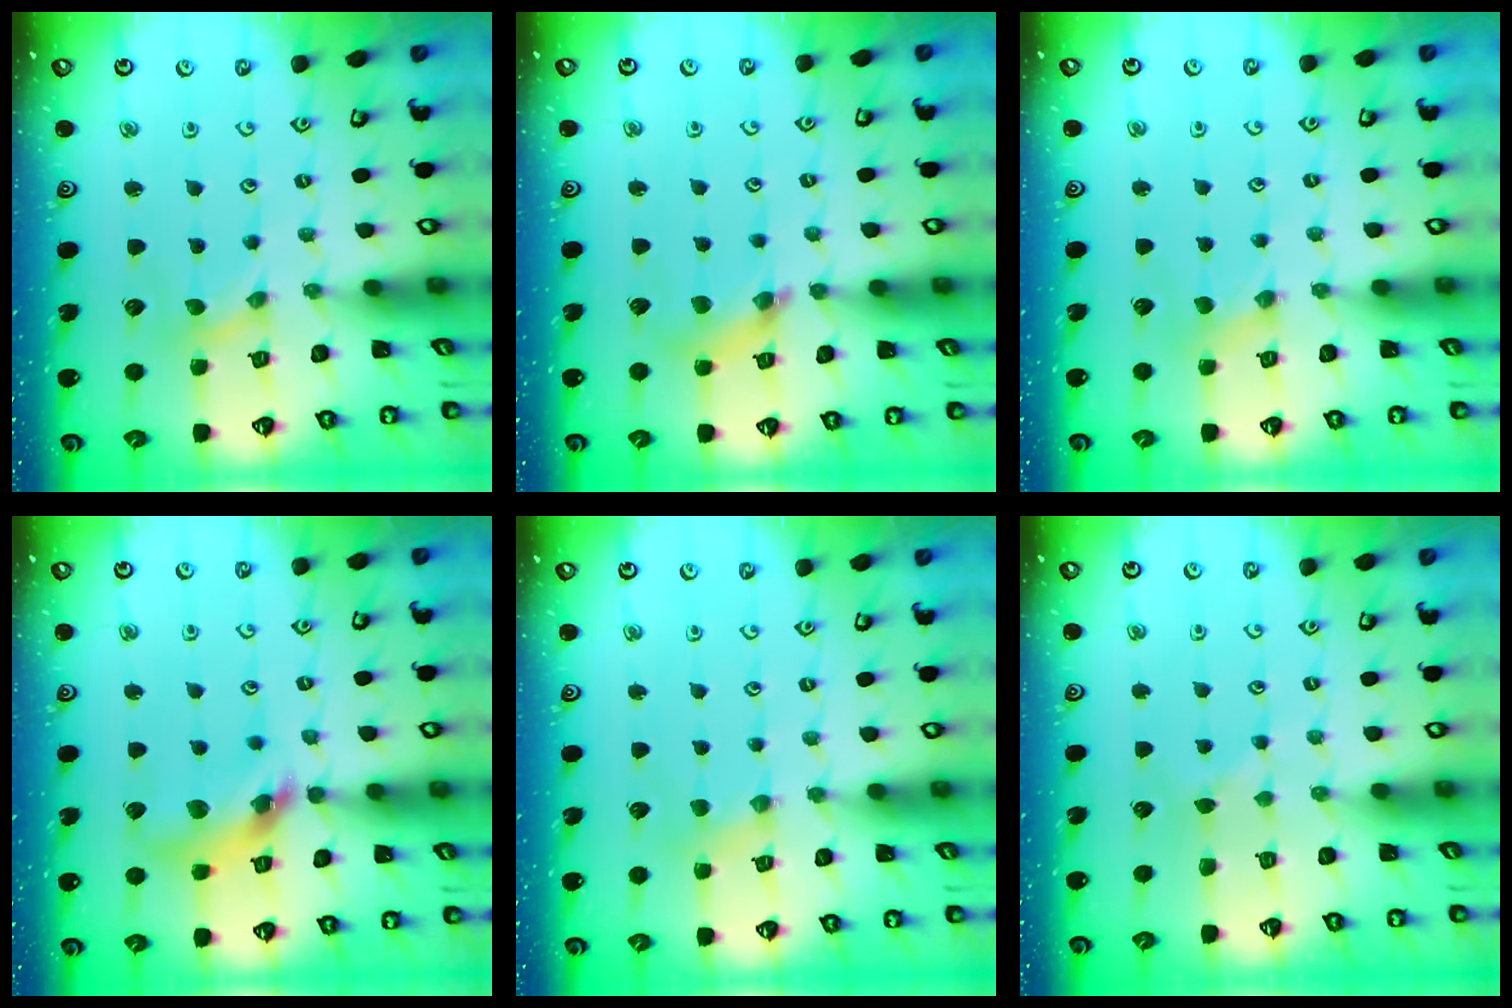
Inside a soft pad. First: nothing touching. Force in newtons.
{"total": 6.6, "press": 6.6, "slide": 0.8}
{"total": 1.5, "press": 1.5, "slide": 0.2}
{"total": 10.7, "press": 10.6, "slide": 1.2}
{"total": 2.9, "press": 2.9, "slide": 0.4}
{"total": 2.9, "press": 2.9, "slide": 0.5}